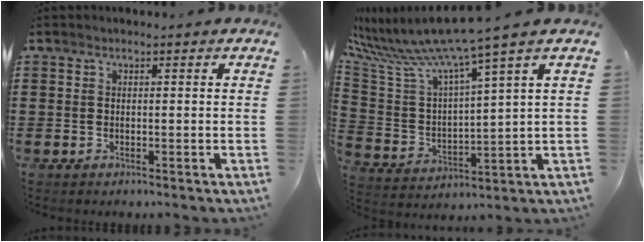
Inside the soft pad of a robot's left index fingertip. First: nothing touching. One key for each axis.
{"total": 8.6, "fx": 7.3, "fy": -0.4, "fz": 4.5, "tx": -0.121, "ty": -0.058, "tz": 0.119}